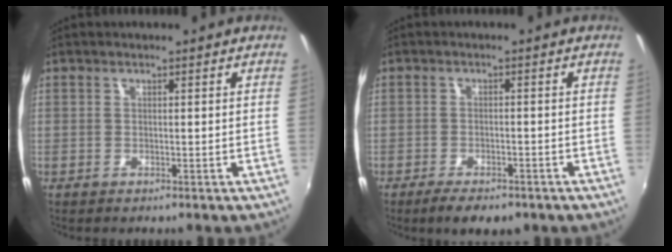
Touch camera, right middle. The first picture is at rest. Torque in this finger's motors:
{"motor_torque": [0.96, -0.78, 0.13, 0.05]}